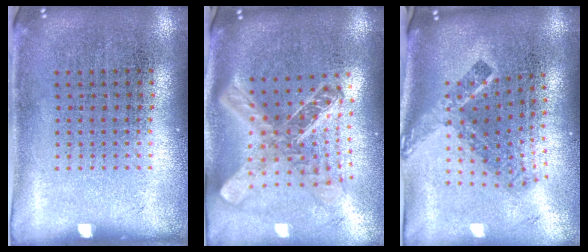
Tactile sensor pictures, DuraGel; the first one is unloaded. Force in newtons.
{"total": 2.6, "press": 1.9, "slide": 1.8}
{"total": 2.3, "press": 1.5, "slide": 1.7}